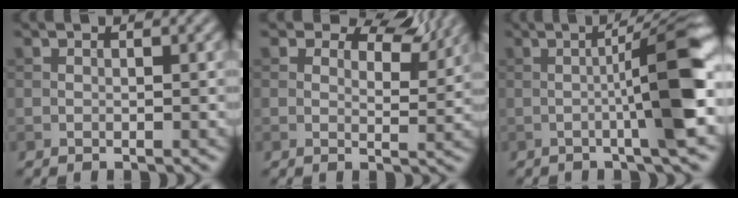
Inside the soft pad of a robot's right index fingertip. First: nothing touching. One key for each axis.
{"total": 6.3, "fx": 4.5, "fy": 2.9, "fz": 3.4, "tx": -0.045, "ty": -0.001, "tz": 0.054}
{"total": 8.0, "fx": -0.6, "fy": 0.8, "fz": 7.9, "tx": -0.112, "ty": 0.017, "tz": -0.015}